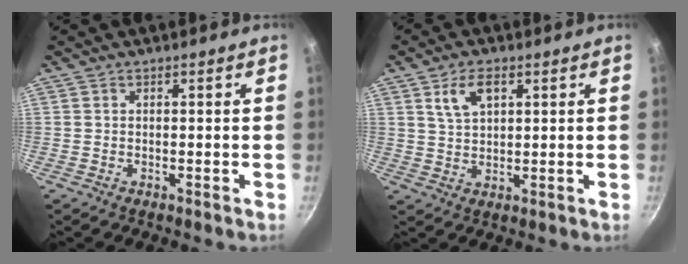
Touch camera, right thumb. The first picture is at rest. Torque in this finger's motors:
{"motor_torque": [-0.41, 0.80, 0.68, 0.55, 0.04]}